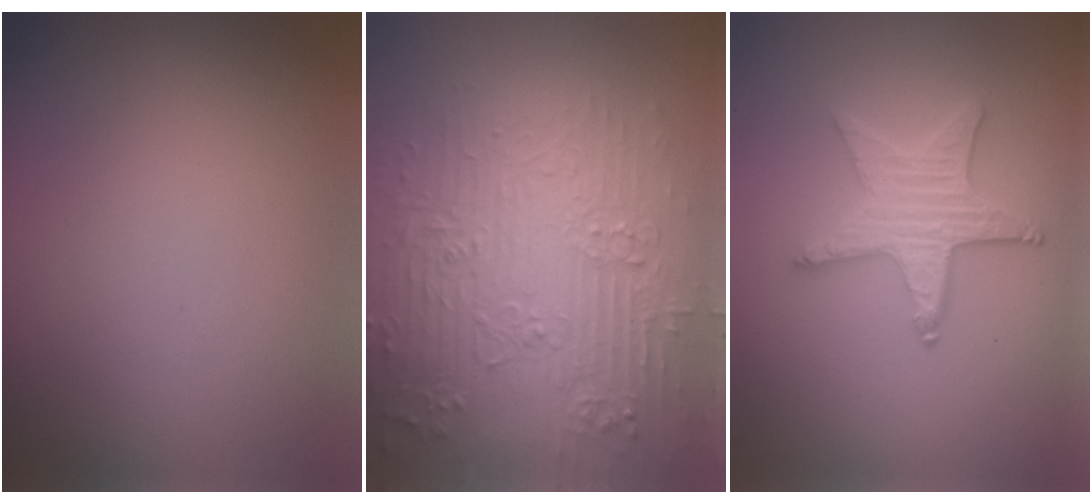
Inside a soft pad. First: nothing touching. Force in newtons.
{"total": 8.9, "press": 6.7, "slide": 5.8}
{"total": 4.2, "press": 3.9, "slide": 1.4}